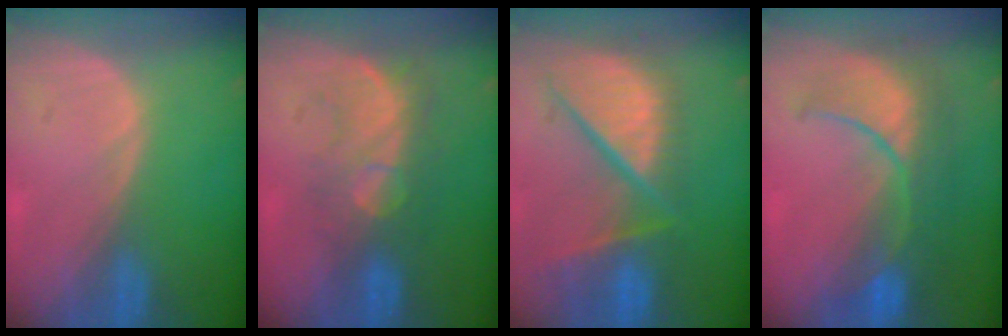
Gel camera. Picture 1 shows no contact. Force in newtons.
{"total": 8.2, "press": 7.7, "slide": 2.8}
{"total": 12.4, "press": 10.1, "slide": 7.1}
{"total": 9.2, "press": 9.0, "slide": 2.3}